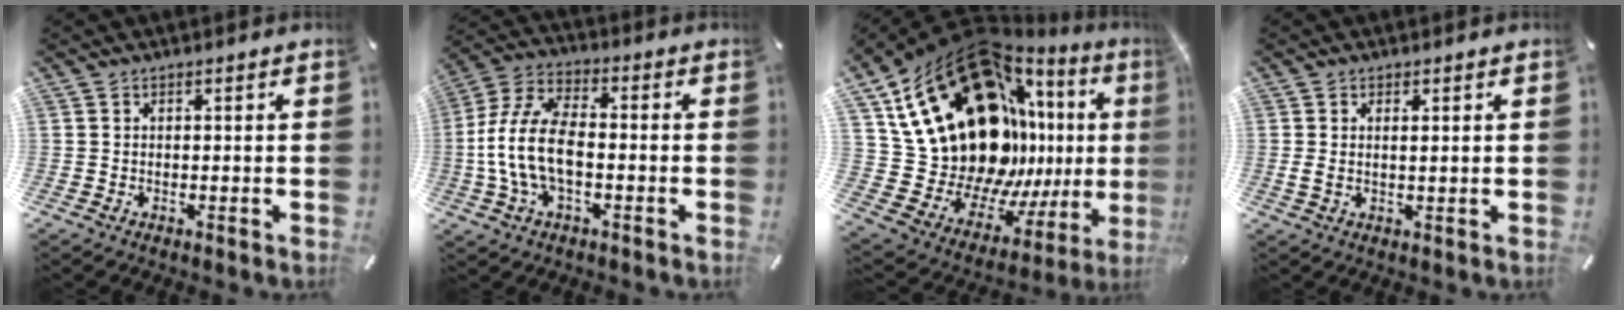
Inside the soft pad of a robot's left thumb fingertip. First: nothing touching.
{"total": 12.9, "force": [-2.7, 7.1, 10.5], "torque": [-0.221, 0.005, -0.047]}
{"total": 30.0, "force": [8.4, 19.8, 20.9], "torque": [-0.308, -0.110, 0.202]}
{"total": 2.1, "force": [0.8, 0.6, 1.8], "torque": [-0.043, -0.003, 0.012]}